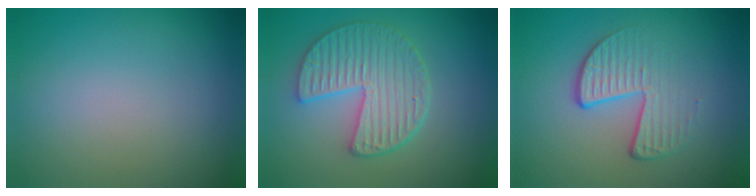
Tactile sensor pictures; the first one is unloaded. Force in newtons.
{"total": 5.2, "press": 4.4, "slide": 2.8}
{"total": 4.2, "press": 2.6, "slide": 3.3}